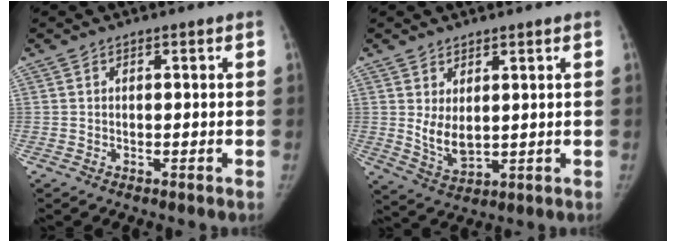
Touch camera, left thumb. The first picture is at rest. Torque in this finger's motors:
{"motor_torque": [-0.18, 0.36, 0.19, -0.21, 0.05]}